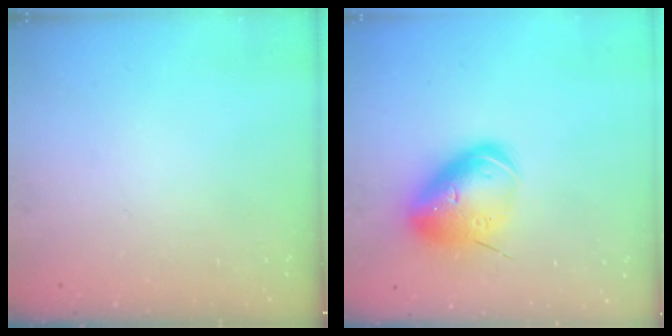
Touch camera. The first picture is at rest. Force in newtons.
{"total": 15.6, "press": 15.4, "slide": 2.6}